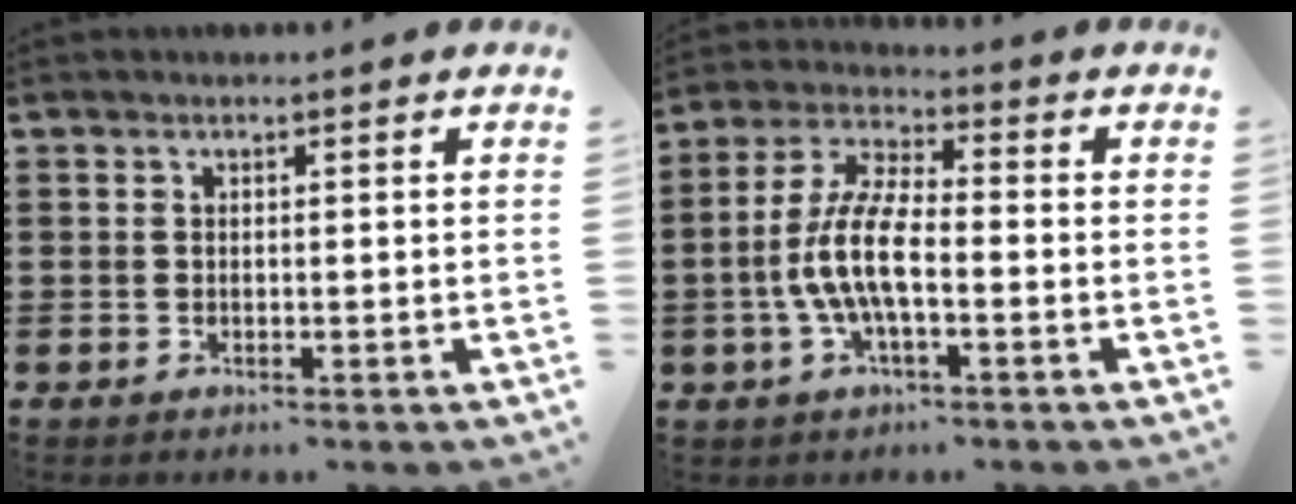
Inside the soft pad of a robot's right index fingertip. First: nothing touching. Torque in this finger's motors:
{"motor_torque": [2.14, 0.00, 1.05, 0.21]}